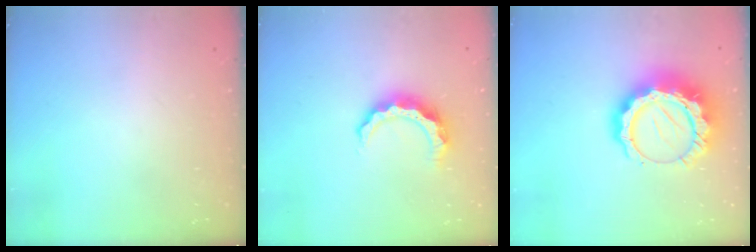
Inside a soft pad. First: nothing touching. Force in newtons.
{"total": 8.4, "press": 8.3, "slide": 0.8}
{"total": 17.1, "press": 17.1, "slide": 1.4}